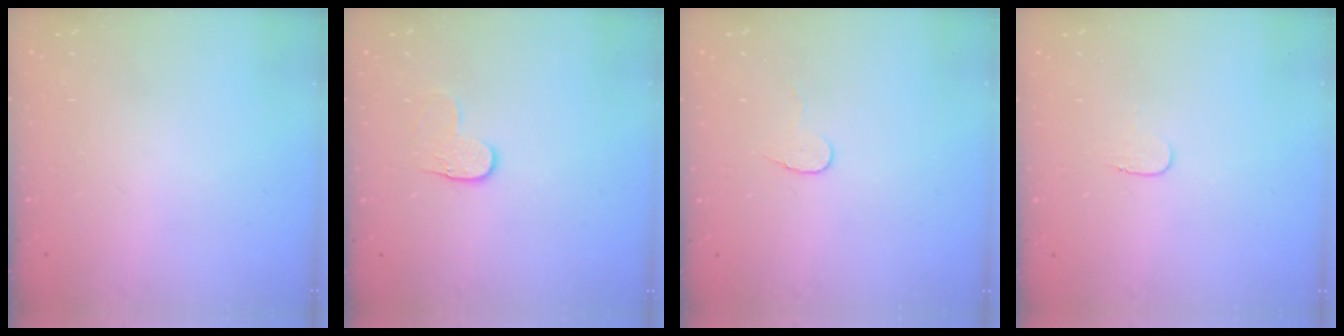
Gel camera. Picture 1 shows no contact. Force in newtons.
{"total": 3.8, "press": 3.8, "slide": 0.4}
{"total": 5.6, "press": 5.6, "slide": 0.5}
{"total": 3.8, "press": 3.7, "slide": 0.4}